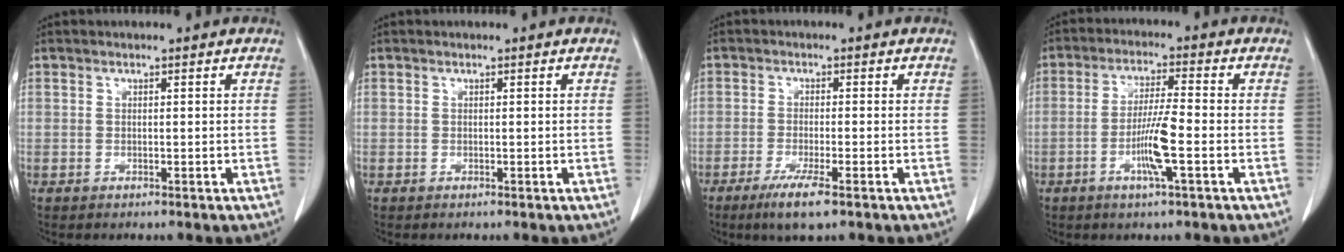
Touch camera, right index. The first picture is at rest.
{"total": 0.0}
{"total": 5.2, "force": [-3.1, 0.4, 4.1], "torque": [-0.080, -0.014, -0.055]}
{"total": 7.0, "force": [-2.3, -0.1, 6.6], "torque": [-0.127, -0.004, -0.044]}